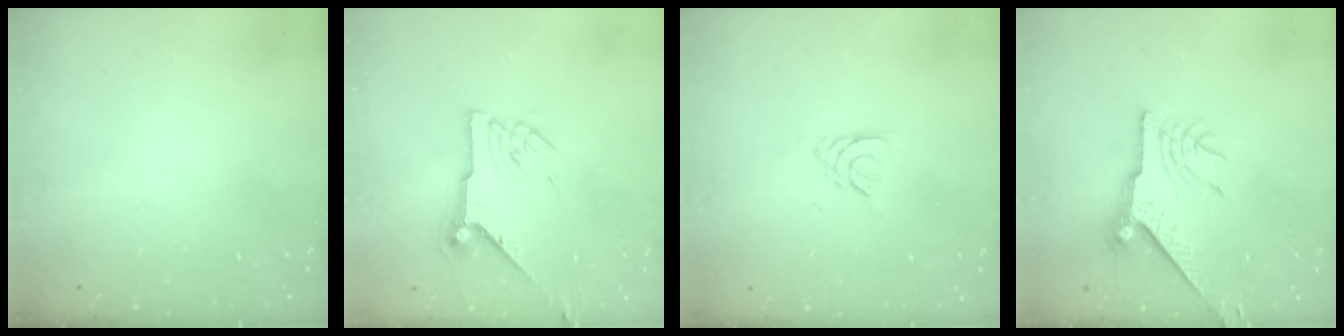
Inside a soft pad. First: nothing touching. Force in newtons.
{"total": 7.7, "press": 7.7, "slide": 0.2}
{"total": 2.6, "press": 2.5, "slide": 0.5}
{"total": 8.7, "press": 8.7, "slide": 0.6}